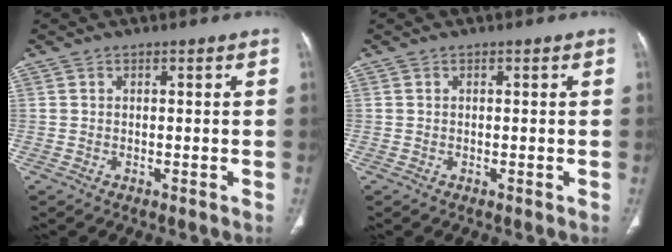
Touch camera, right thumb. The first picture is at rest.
{"total": 0.0}